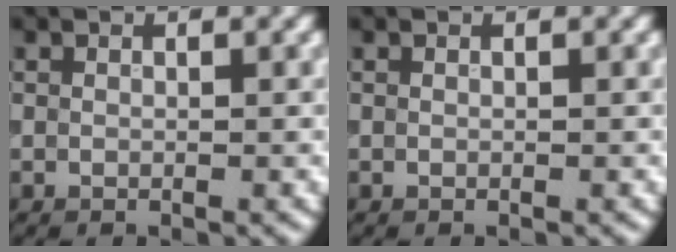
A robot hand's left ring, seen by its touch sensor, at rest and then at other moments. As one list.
[{"total": 0.0}]